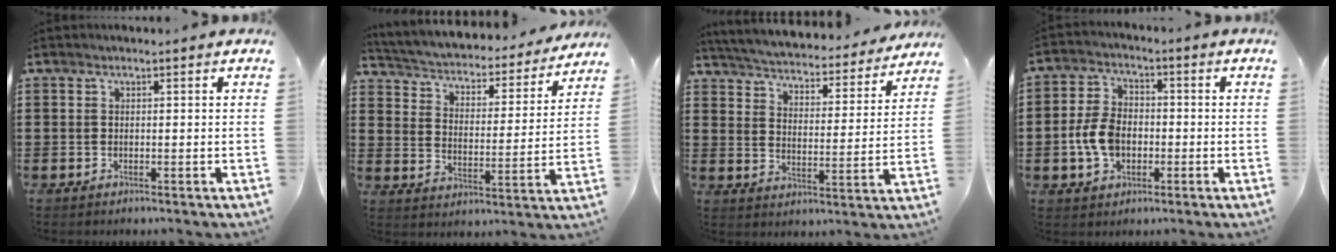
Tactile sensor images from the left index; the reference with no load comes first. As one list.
[{"total": 2.5, "force": [2.3, 0.9, 0.5], "torque": [-0.028, -0.024, 0.028]}, {"total": 3.8, "force": [3.8, 0.0, 0.3], "torque": [-0.029, -0.035, 0.057]}, {"total": 7.2, "force": [-1.5, 4.8, 5.1], "torque": [-0.128, 0.002, -0.034]}]